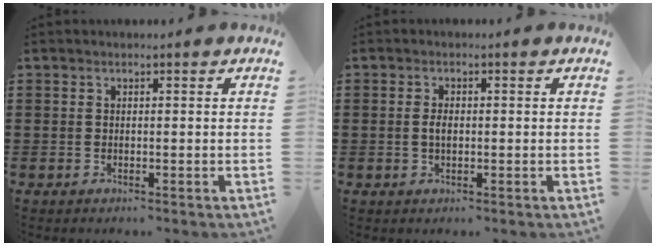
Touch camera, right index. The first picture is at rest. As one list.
[{"total": 2.0, "force": [-0.1, 1.0, 1.8], "torque": [-0.036, 0.004, -0.003]}]